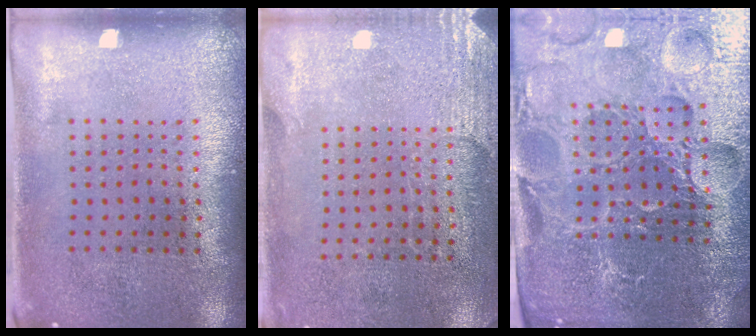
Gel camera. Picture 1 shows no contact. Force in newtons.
{"total": 2.7, "press": 2.4, "slide": 1.3}
{"total": 5.1, "press": 4.8, "slide": 1.7}